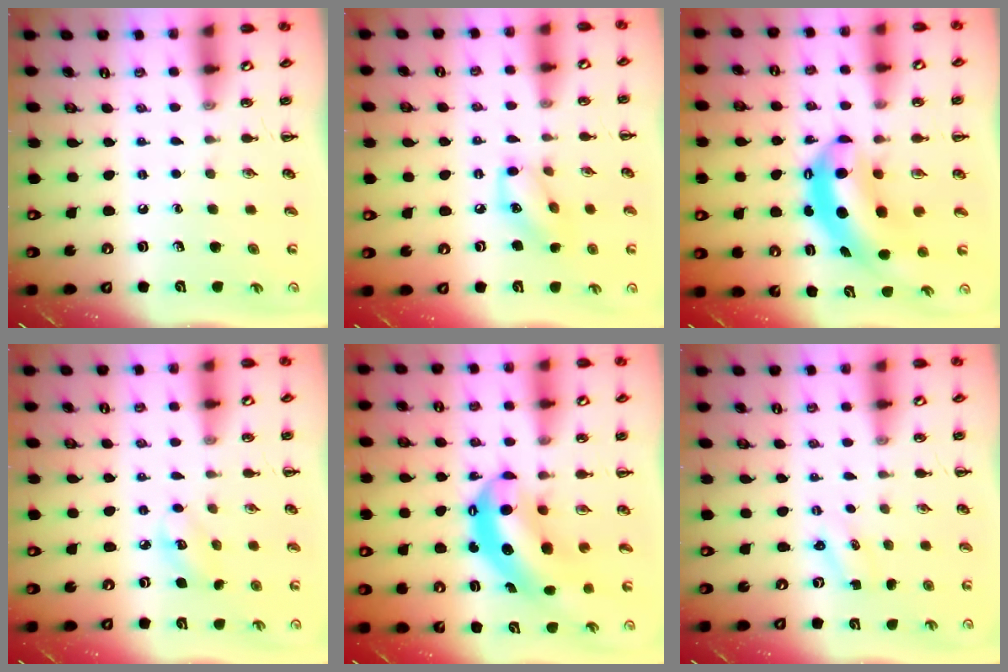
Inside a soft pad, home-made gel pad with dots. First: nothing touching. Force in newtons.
{"total": 9.3, "press": 9.3, "slide": 0.3}
{"total": 7.5, "press": 7.3, "slide": 1.8}
{"total": 4.0, "press": 3.9, "slide": 0.7}
{"total": 9.0, "press": 8.8, "slide": 1.9}
{"total": 0.9, "press": 0.8, "slide": 0.3}